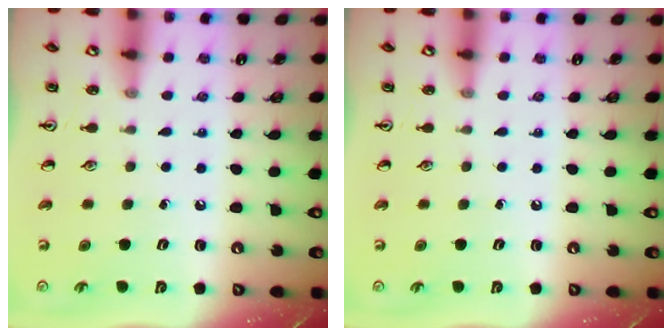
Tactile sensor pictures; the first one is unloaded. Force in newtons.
{"total": 0.0}